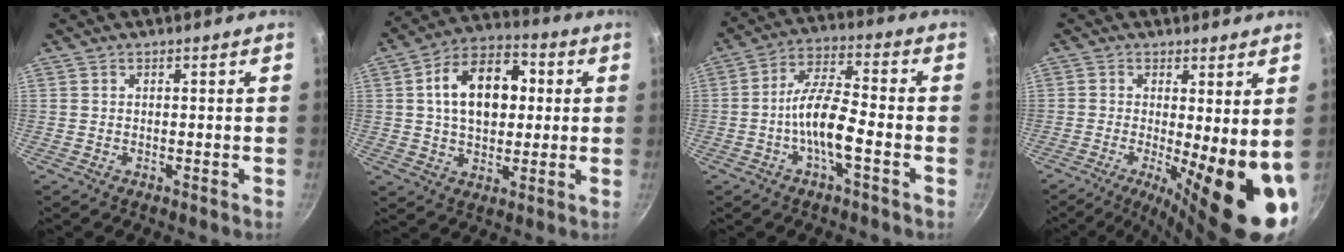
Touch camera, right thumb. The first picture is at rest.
{"total": 15.5, "force": [2.4, 10.2, 11.3], "torque": [-0.145, 0.020, 0.027]}
{"total": 9.8, "force": [-3.0, 2.8, 8.9], "torque": [-0.163, 0.036, -0.063]}
{"total": 15.1, "force": [-1.9, 4.2, 14.4], "torque": [-0.186, -0.027, -0.022]}